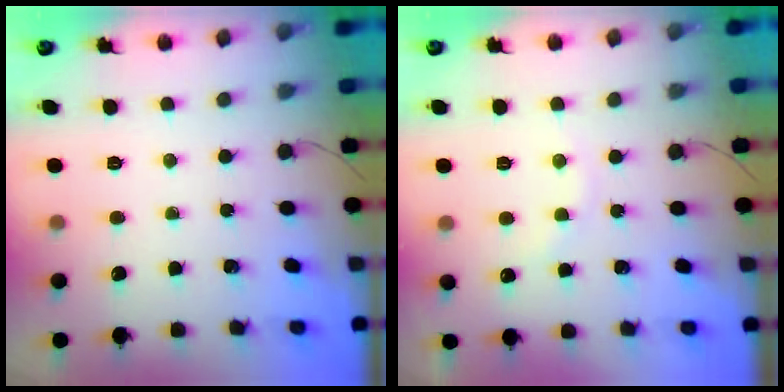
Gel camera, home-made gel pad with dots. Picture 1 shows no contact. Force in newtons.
{"total": 5.6, "press": 5.5, "slide": 1.0}